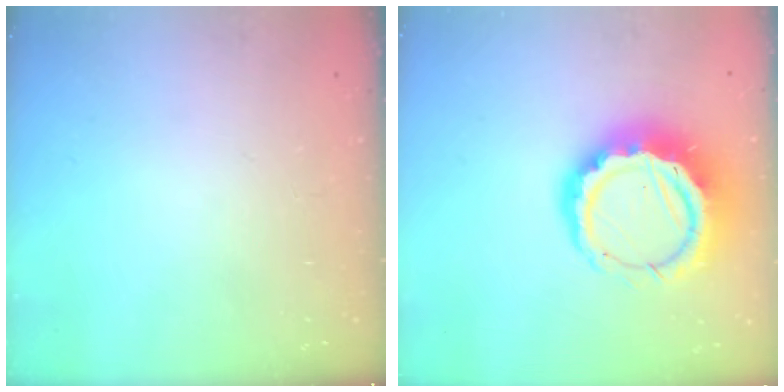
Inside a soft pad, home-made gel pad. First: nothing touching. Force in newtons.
{"total": 13.7, "press": 13.5, "slide": 2.5}